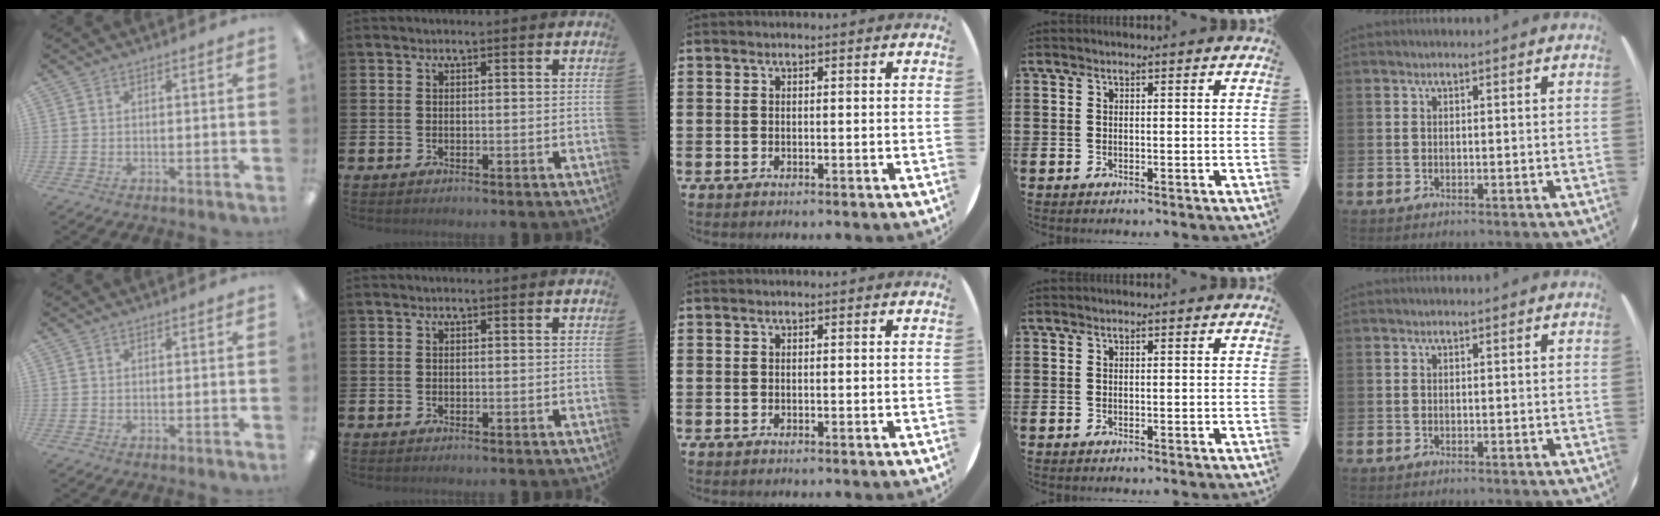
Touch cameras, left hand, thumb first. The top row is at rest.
{}